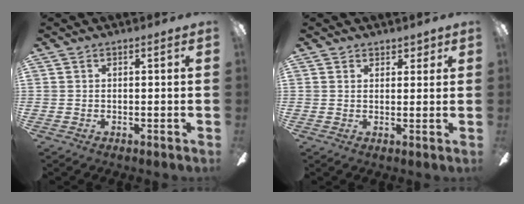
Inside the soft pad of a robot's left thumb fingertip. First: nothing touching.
{"total": 2.3, "force": [1.7, 1.6, 0.3], "torque": [0.000, -0.001, 0.030]}